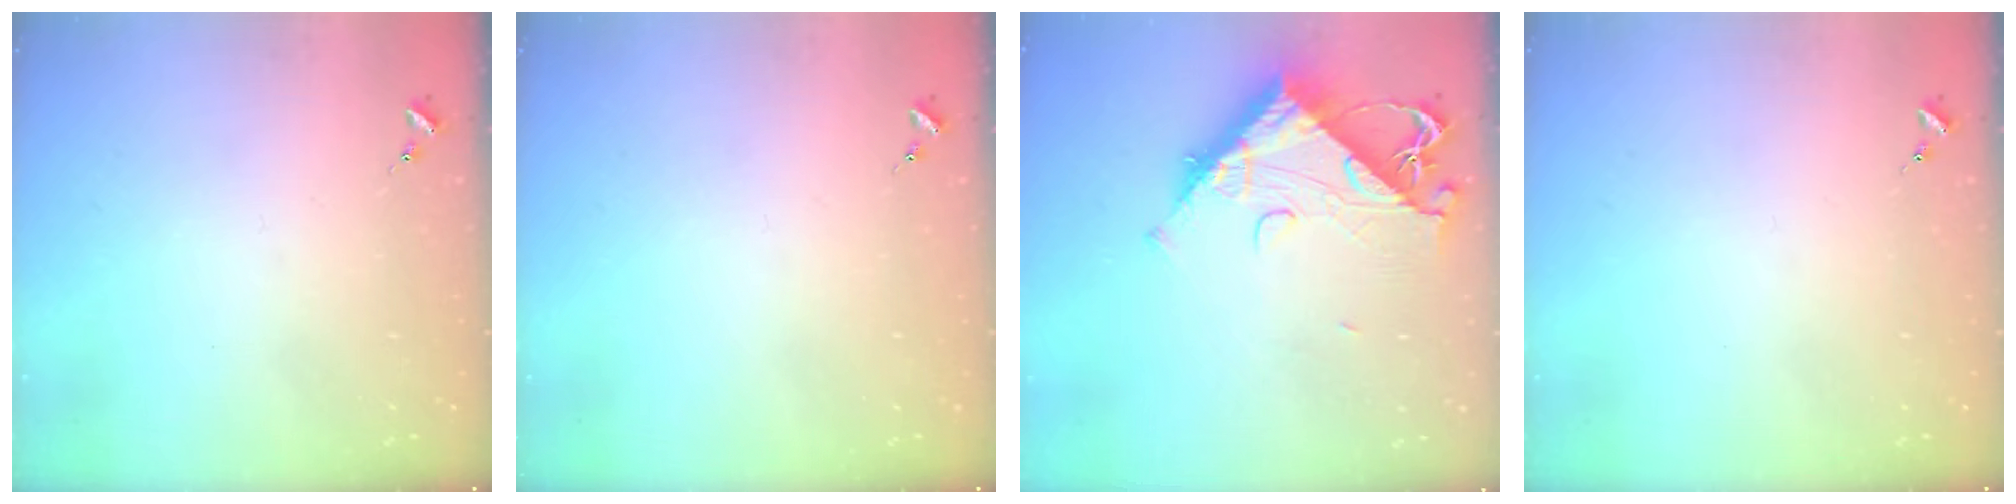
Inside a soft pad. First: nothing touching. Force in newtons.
{"total": 0.0}
{"total": 11.9, "press": 11.8, "slide": 1.4}
{"total": 0.0}